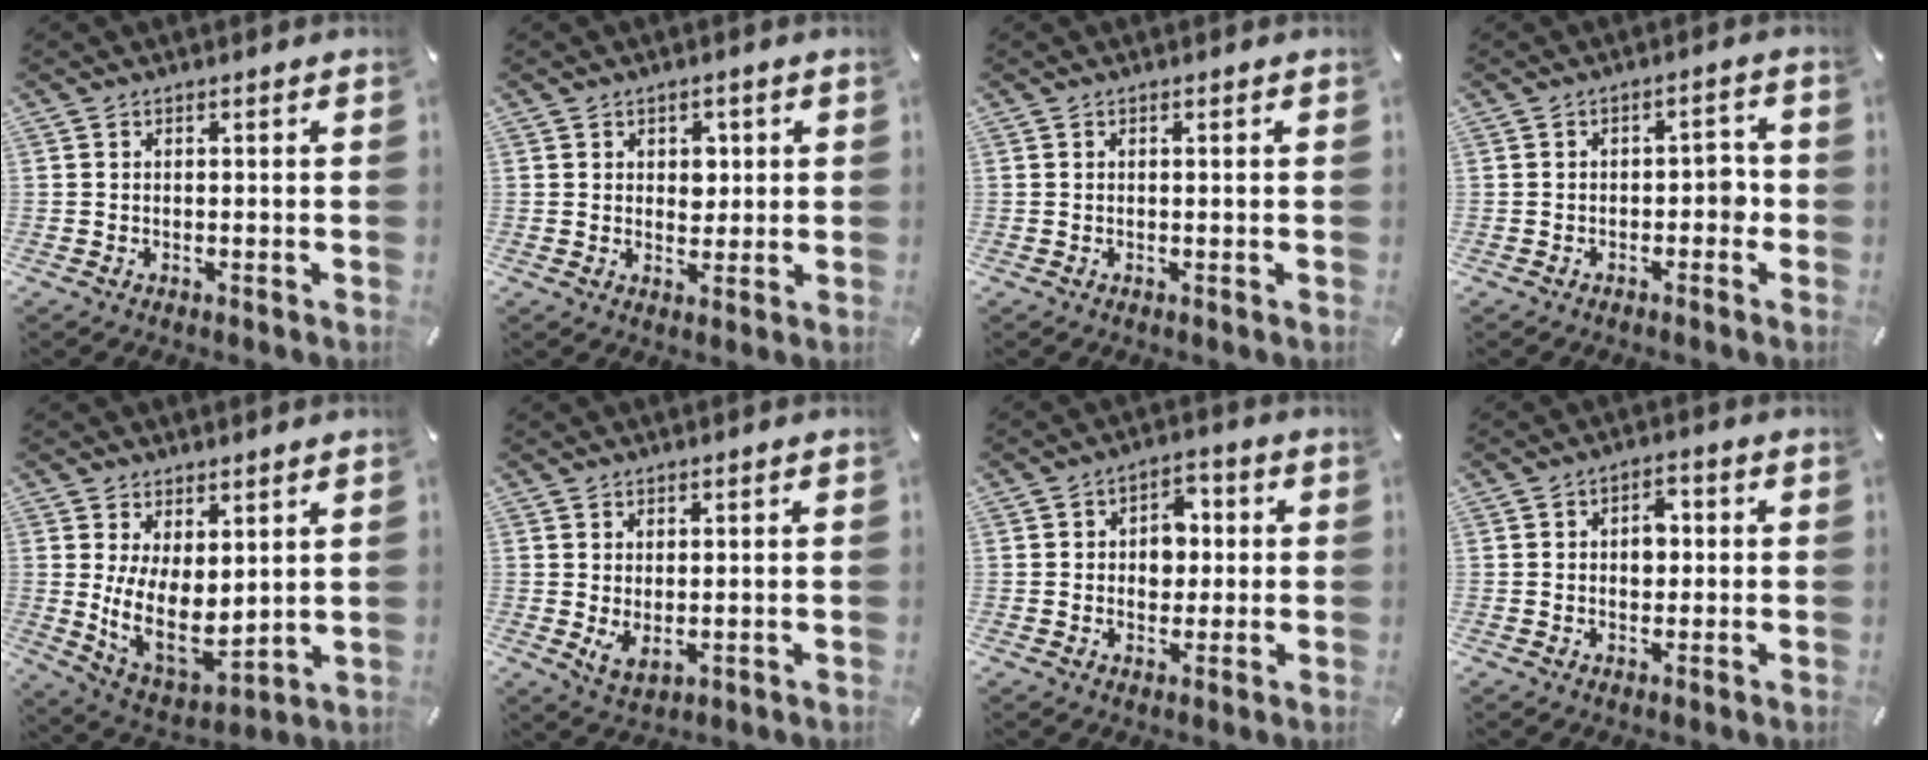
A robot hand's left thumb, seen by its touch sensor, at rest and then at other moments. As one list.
[{"total": 4.0, "force": [1.2, 3.3, 1.9], "torque": [-0.004, -0.008, 0.010]}, {"total": 0.6, "force": [0.1, 0.0, 0.6], "torque": [-0.010, -0.001, 0.003]}, {"total": 4.3, "force": [-1.2, 2.5, 3.3], "torque": [-0.050, 0.012, -0.025]}, {"total": 11.5, "force": [2.8, 7.1, 8.6], "torque": [-0.149, -0.050, 0.059]}, {"total": 3.9, "force": [0.8, 2.3, 3.0], "torque": [-0.060, -0.005, 0.014]}, {"total": 6.7, "force": [0.3, 5.4, 3.9], "torque": [-0.045, 0.000, -0.003]}, {"total": 5.0, "force": [0.3, 3.5, 3.6], "torque": [-0.039, -0.002, -0.005]}]